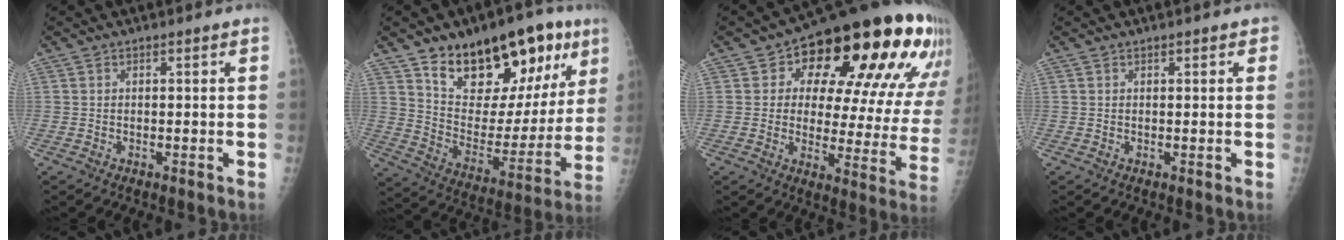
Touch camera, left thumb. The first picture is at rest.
{"total": 24.4, "force": [14.1, 12.3, 15.7], "torque": [-0.184, -0.044, 0.229]}
{"total": 27.2, "force": [11.6, 13.1, 20.8], "torque": [-0.231, 0.007, 0.161]}
{"total": 1.0, "force": [0.6, 0.5, 0.7], "torque": [-0.002, 0.001, 0.003]}